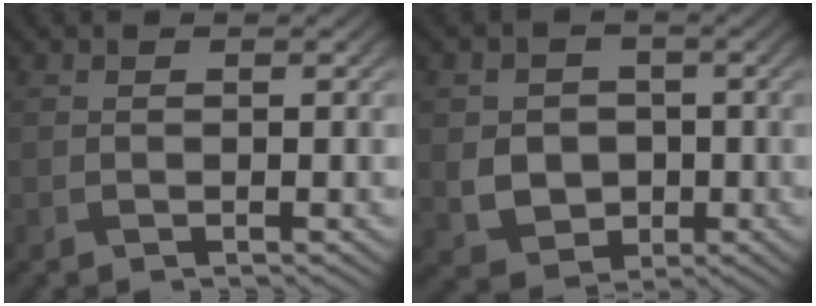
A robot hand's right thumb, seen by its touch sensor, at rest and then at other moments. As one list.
[{"total": 5.5, "force": [-0.8, 4.8, 2.7], "torque": [-0.065, -0.010, -0.023]}]